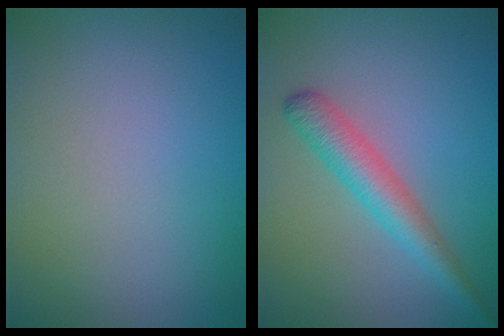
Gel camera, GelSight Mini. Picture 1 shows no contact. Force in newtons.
{"total": 2.8, "press": 2.8, "slide": 0.2}